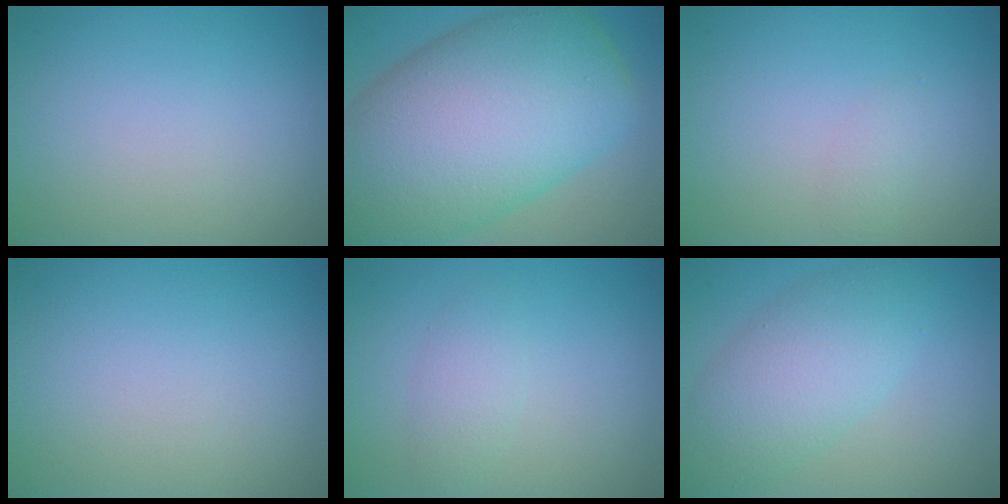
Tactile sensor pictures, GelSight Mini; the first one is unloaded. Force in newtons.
{"total": 16.4, "press": 16.4, "slide": 0.4}
{"total": 0.8, "press": 0.8, "slide": 0.0}
{"total": 0.0}
{"total": 1.7, "press": 1.7, "slide": 0.0}
{"total": 5.6, "press": 5.5, "slide": 0.4}